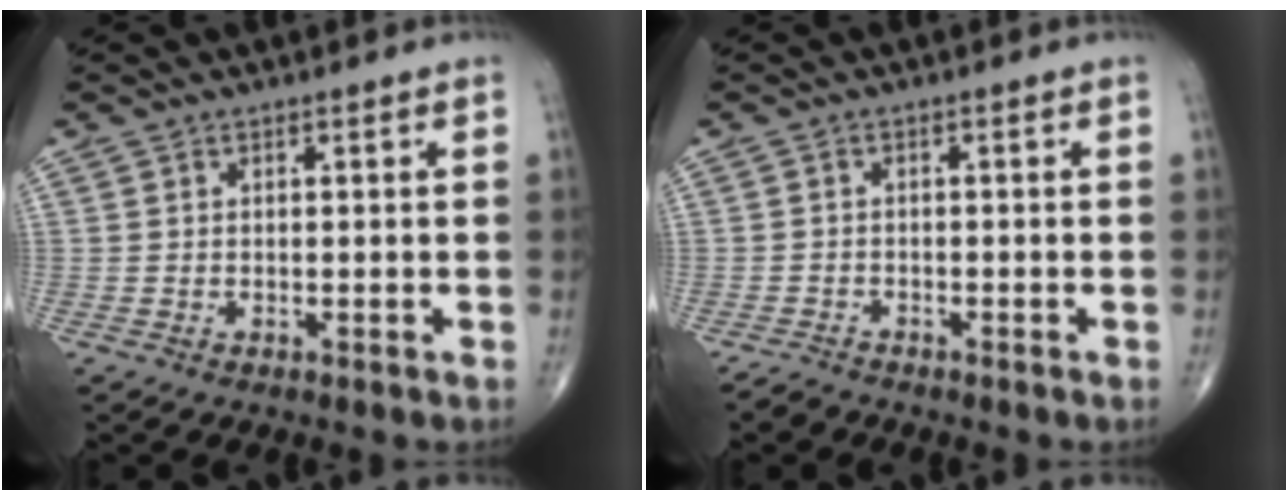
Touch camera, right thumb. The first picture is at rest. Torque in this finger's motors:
{"motor_torque": [0.38, 0.15, -0.05, -0.19, -0.01]}